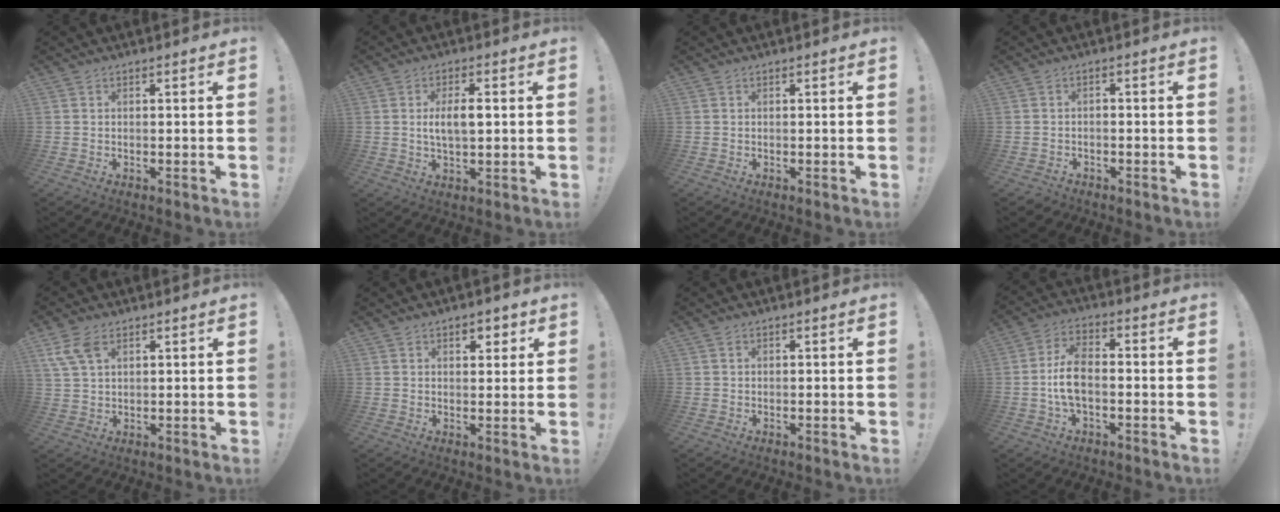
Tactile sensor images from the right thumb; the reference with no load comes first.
{"total": 5.7, "force": [0.5, 2.3, 5.2], "torque": [-0.082, 0.003, 0.004]}
{"total": 0.0}
{"total": 1.8, "force": [-1.3, 1.0, 0.6], "torque": [-0.015, 0.003, -0.023]}
{"total": 7.2, "force": [3.8, 4.2, 4.6], "torque": [-0.098, -0.004, 0.075]}
{"total": 3.6, "force": [2.0, 2.3, 1.9], "torque": [-0.015, -0.006, 0.030]}
{"total": 0.5, "force": [0.3, 0.4, 0.2], "torque": [0.004, -0.003, 0.005]}
{"total": 9.2, "force": [-1.6, 4.8, 7.7], "torque": [-0.157, 0.010, -0.025]}